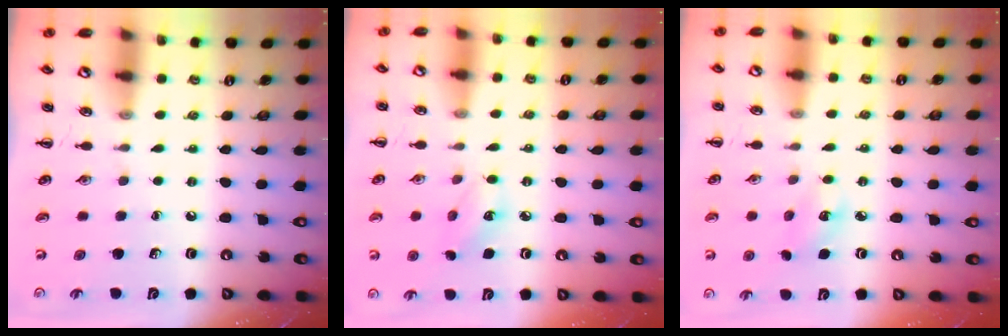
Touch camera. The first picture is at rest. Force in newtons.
{"total": 5.7, "press": 5.5, "slide": 1.4}
{"total": 5.2, "press": 5.0, "slide": 1.4}